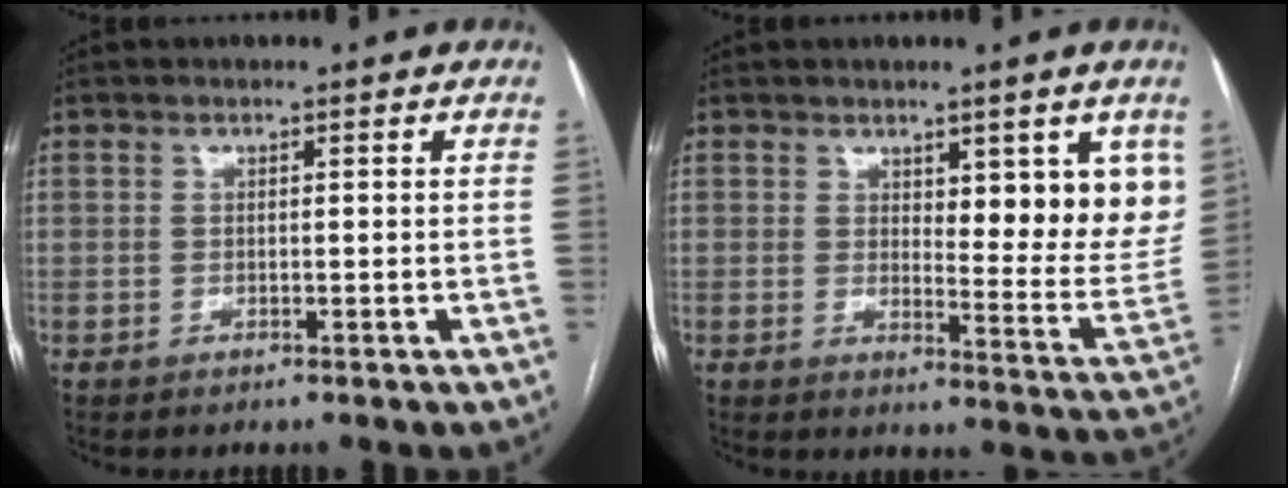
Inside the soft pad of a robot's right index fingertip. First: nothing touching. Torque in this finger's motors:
{"motor_torque": [0.31, 0.37, 0.17, 0.06]}